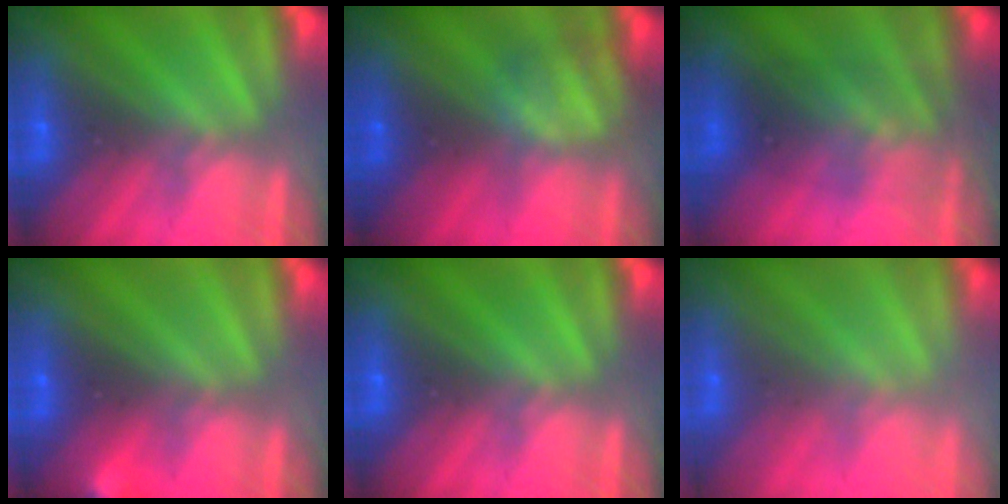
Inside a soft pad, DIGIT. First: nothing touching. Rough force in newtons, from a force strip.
{"total": 2.4}
{"total": 1.6}
{"total": 3.3}
{"total": 0.0}
{"total": 2.6}